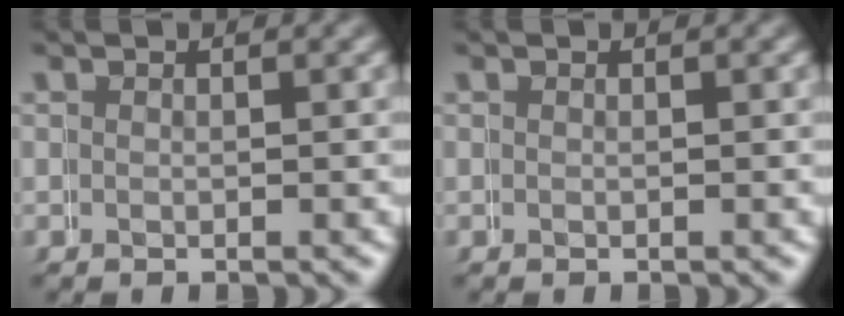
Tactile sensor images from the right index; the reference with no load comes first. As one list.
[{"total": 0.0}]